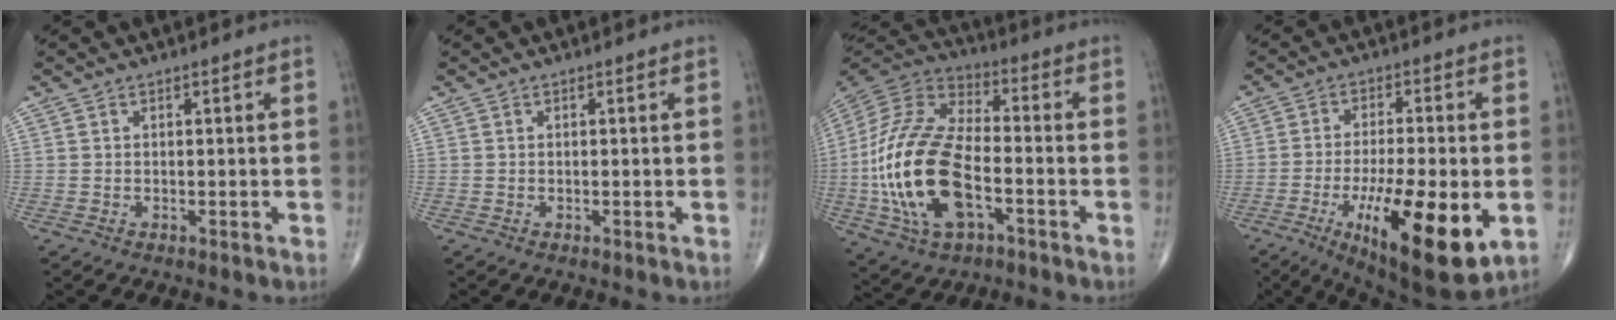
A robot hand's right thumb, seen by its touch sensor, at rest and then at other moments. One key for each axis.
{"total": 0.0}
{"total": 22.7, "fx": -5.3, "fy": 11.4, "fz": 18.9, "tx": -0.403, "ty": 0.018, "tz": -0.095}
{"total": 19.5, "fx": -5.8, "fy": 5.7, "fz": 17.7, "tx": -0.273, "ty": -0.015, "tz": -0.077}